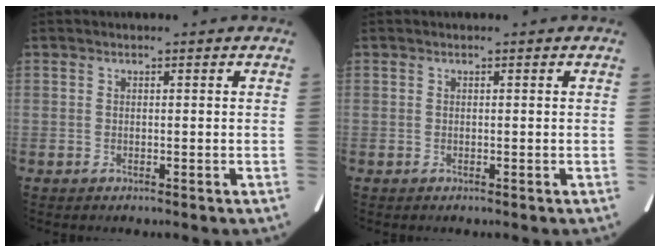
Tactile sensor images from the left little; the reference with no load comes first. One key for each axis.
{"total": 0.0}